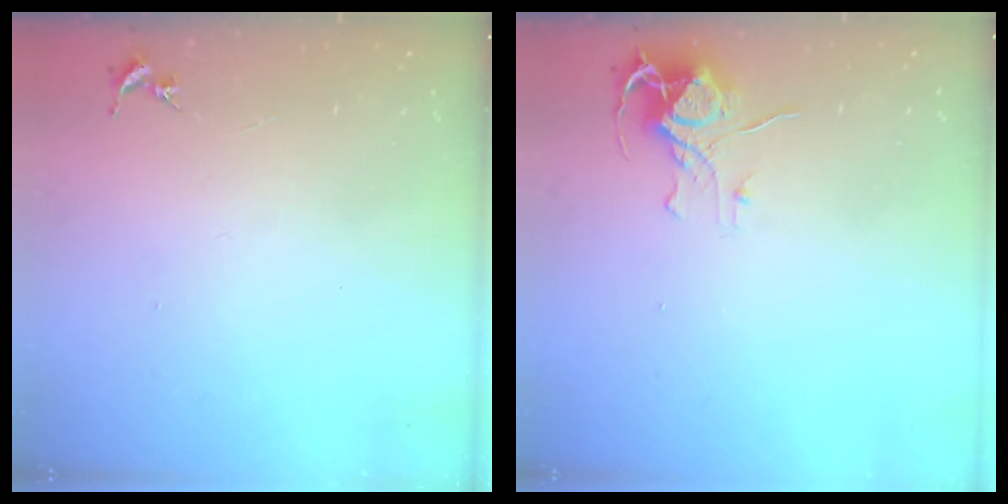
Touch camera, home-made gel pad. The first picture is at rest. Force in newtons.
{"total": 8.0, "press": 8.0, "slide": 0.6}